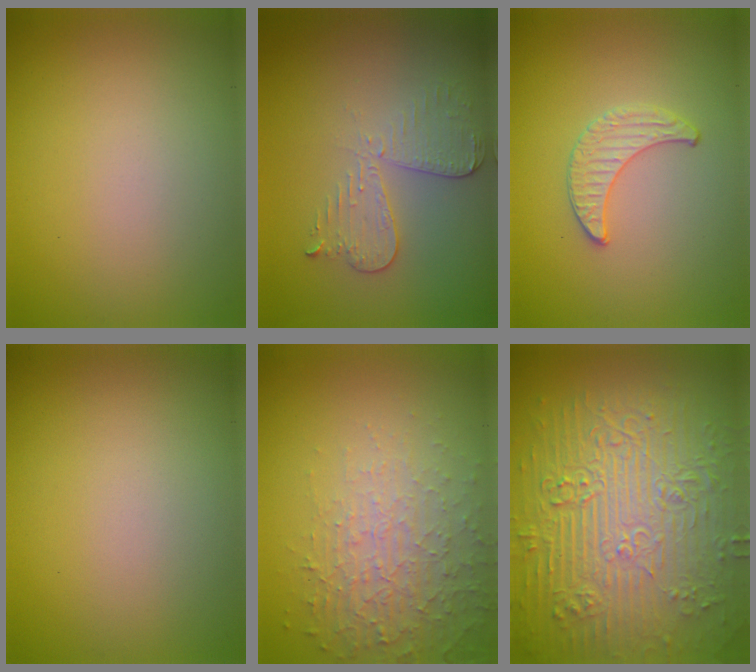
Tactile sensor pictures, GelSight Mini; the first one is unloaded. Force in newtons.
{"total": 3.0, "press": 2.7, "slide": 1.2}
{"total": 1.3, "press": 1.3, "slide": 0.2}
{"total": 0.0}
{"total": 5.3, "press": 3.4, "slide": 4.1}
{"total": 12.0, "press": 7.9, "slide": 9.0}